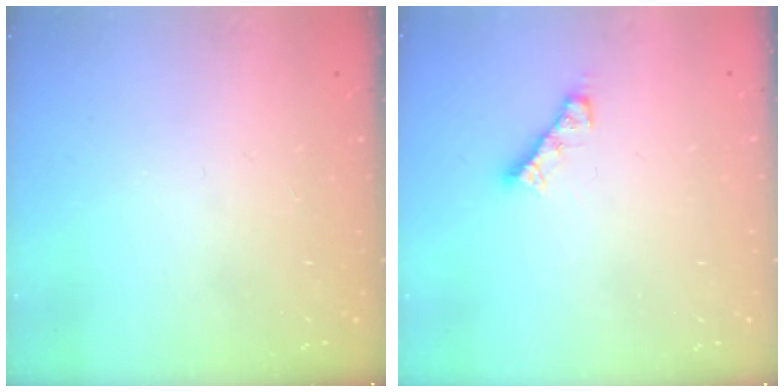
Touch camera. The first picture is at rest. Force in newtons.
{"total": 4.8, "press": 4.8, "slide": 0.3}